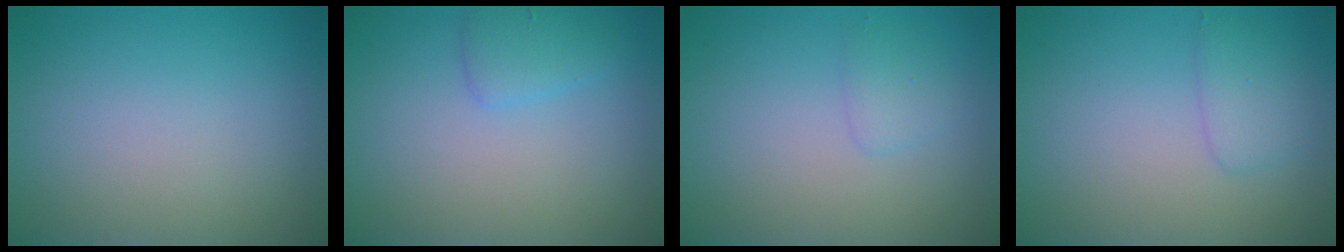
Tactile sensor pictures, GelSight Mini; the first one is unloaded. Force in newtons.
{"total": 1.9, "press": 1.9, "slide": 0.1}
{"total": 1.1, "press": 1.1, "slide": 0.1}
{"total": 1.7, "press": 1.7, "slide": 0.1}